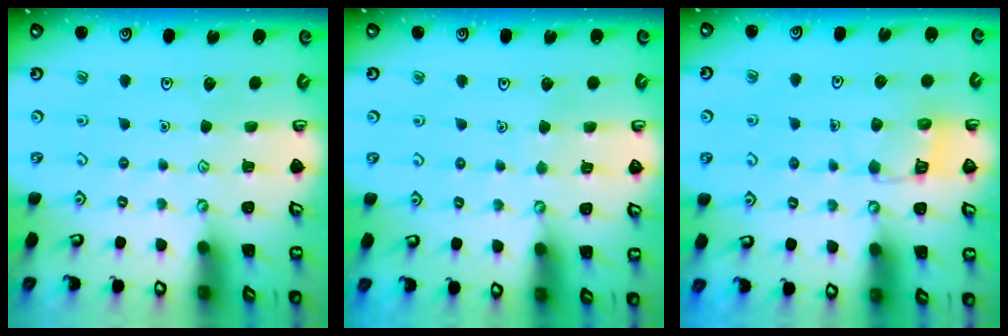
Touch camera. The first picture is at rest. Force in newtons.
{"total": 1.7, "press": 1.7, "slide": 0.1}
{"total": 6.3, "press": 6.3, "slide": 0.5}